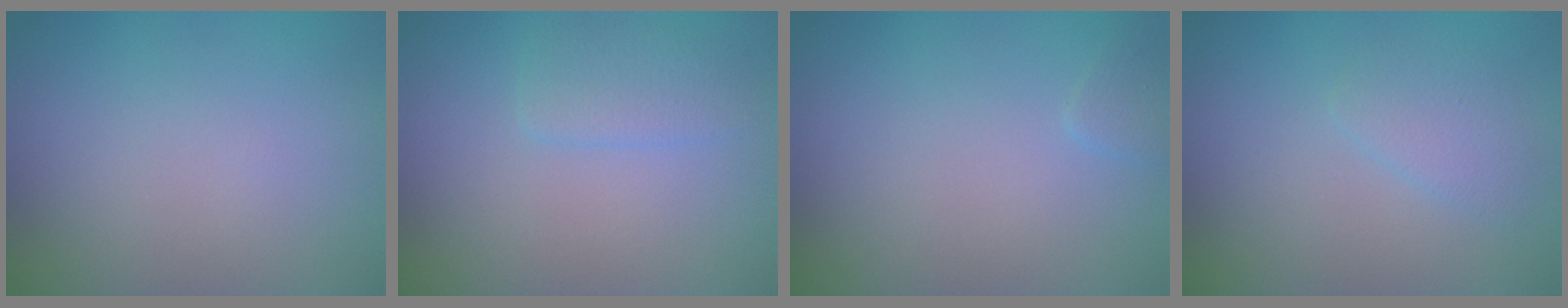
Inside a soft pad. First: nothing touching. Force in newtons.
{"total": 1.9, "press": 1.9, "slide": 0.1}
{"total": 0.8, "press": 0.7, "slide": 0.2}
{"total": 1.6, "press": 1.6, "slide": 0.1}